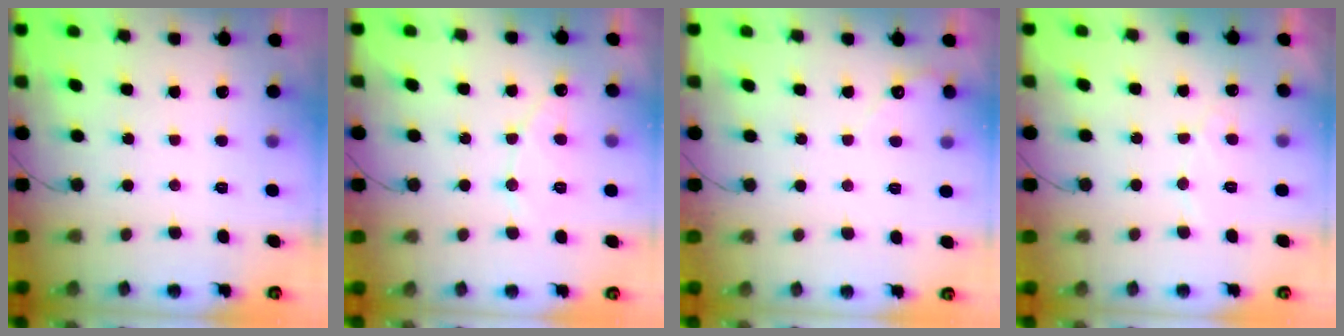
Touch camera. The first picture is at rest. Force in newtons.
{"total": 7.1, "press": 7.0, "slide": 0.4}
{"total": 2.6, "press": 2.6, "slide": 0.2}
{"total": 5.9, "press": 5.9, "slide": 0.4}